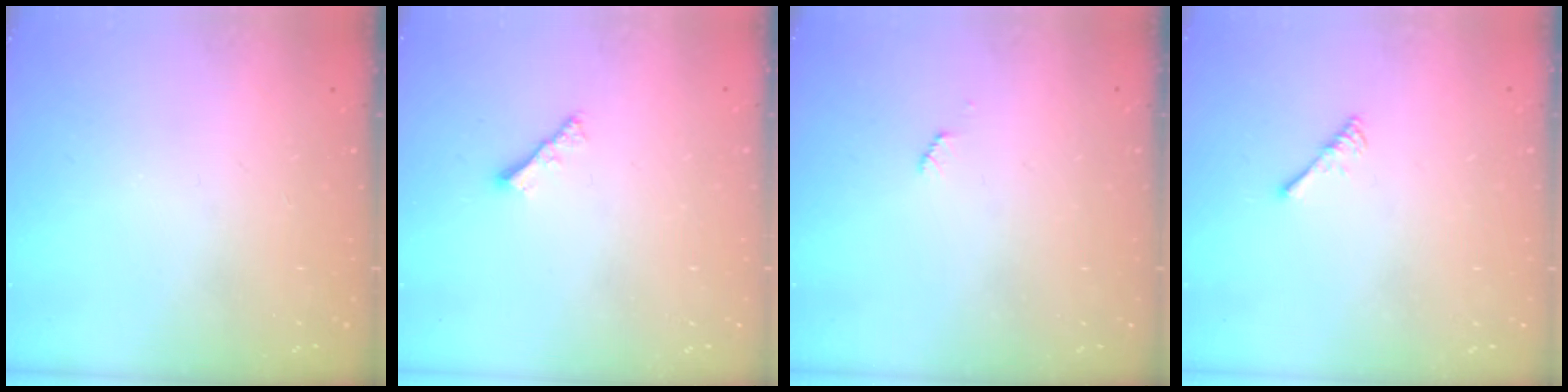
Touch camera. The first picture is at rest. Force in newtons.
{"total": 2.4, "press": 2.4, "slide": 0.6}
{"total": 2.5, "press": 2.5, "slide": 0.4}
{"total": 2.5, "press": 2.5, "slide": 0.4}